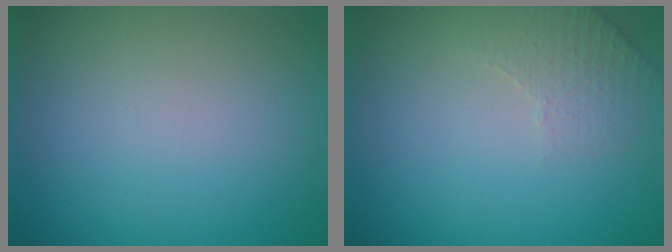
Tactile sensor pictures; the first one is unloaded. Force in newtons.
{"total": 2.1, "press": 2.0, "slide": 0.5}